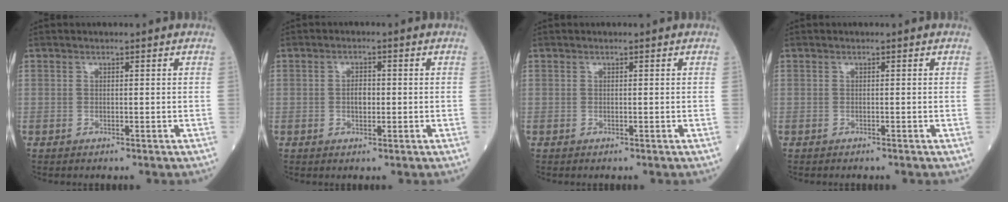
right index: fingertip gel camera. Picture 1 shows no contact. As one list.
[{"total": 2.2, "force": [-0.2, 1.2, 1.8], "torque": [-0.032, 0.003, -0.003]}, {"total": 0.0}, {"total": 0.0}]